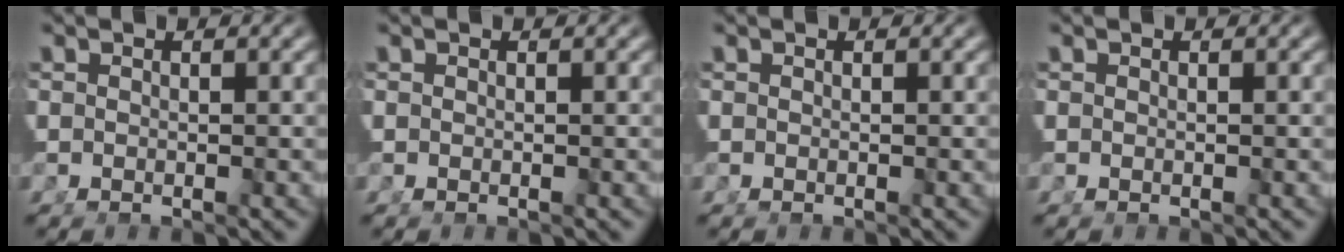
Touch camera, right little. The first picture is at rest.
{"total": 0.0}
{"total": 0.0}
{"total": 0.0}